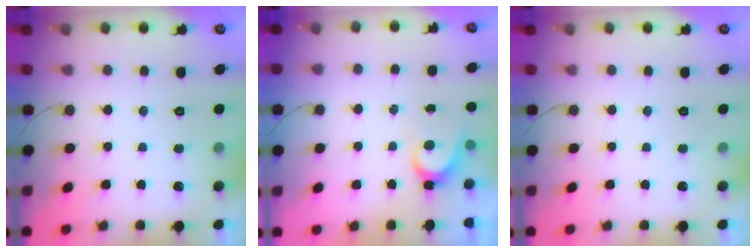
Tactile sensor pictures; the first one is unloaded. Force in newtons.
{"total": 3.4, "press": 3.4, "slide": 0.3}
{"total": 0.0}